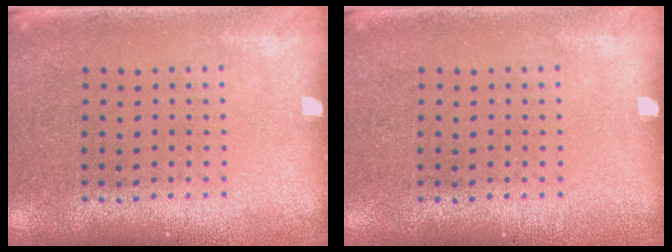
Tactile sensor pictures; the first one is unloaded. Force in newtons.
{"total": 0.0}